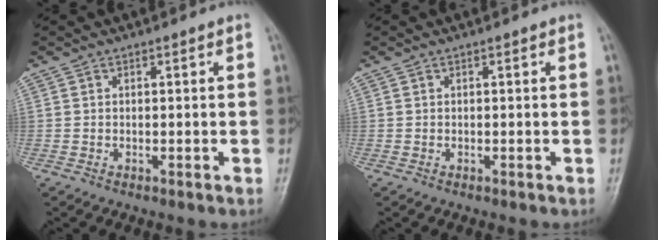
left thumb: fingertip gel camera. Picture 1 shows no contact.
{"total": 0.0}